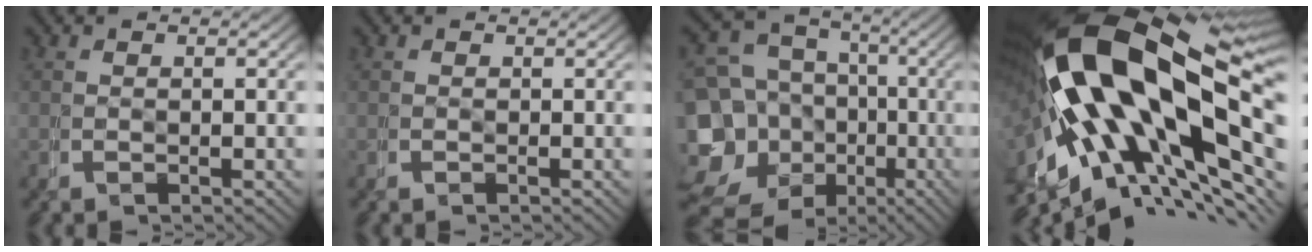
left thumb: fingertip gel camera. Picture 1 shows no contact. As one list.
[{"total": 0.6, "force": [0.0, -0.1, -0.6], "torque": [0.009, 0.000, 0.000]}, {"total": 14.5, "force": [-6.0, 11.9, 5.7], "torque": [-0.135, -0.075, -0.088]}, {"total": 24.9, "force": [-2.2, 15.4, 19.5], "torque": [-0.405, -0.081, -0.001]}]